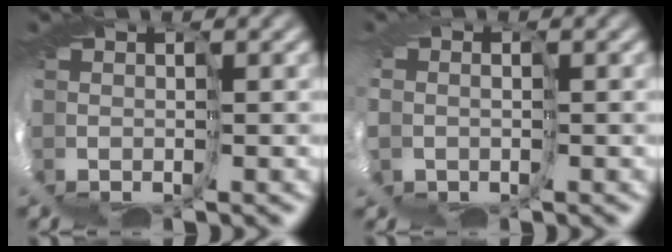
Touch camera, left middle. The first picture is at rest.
{"total": 7.1, "force": [-1.9, 5.7, 3.9], "torque": [-0.113, -0.022, -0.028]}